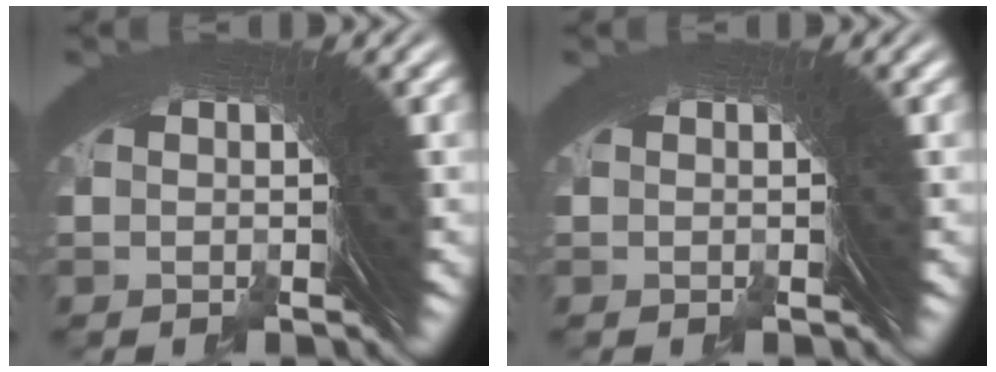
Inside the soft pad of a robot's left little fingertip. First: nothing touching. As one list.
[{"total": 0.0}]